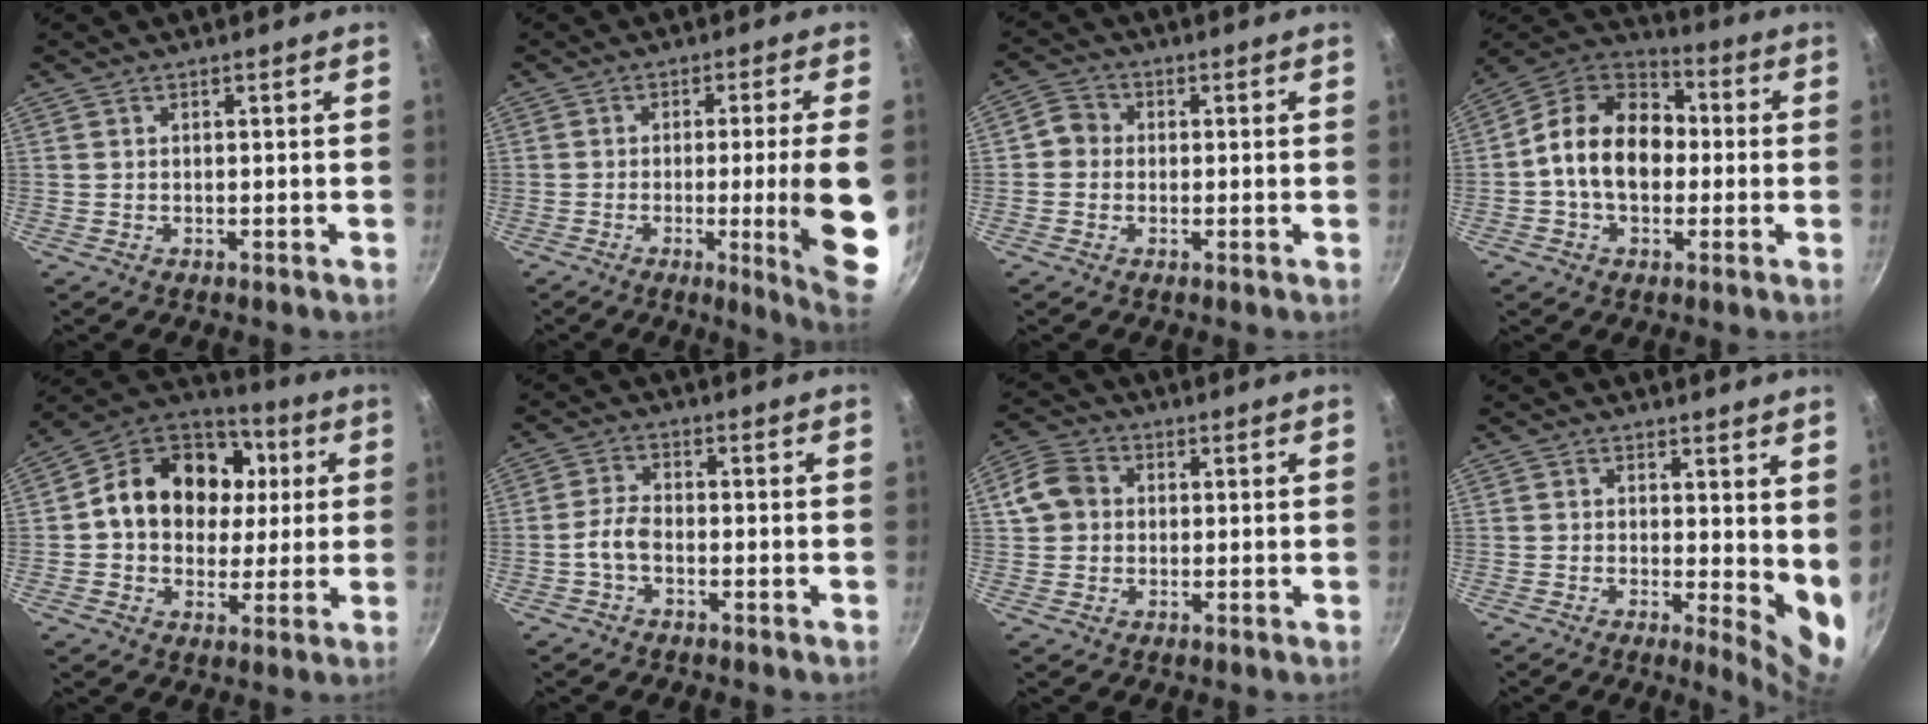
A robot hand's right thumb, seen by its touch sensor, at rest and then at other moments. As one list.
[{"total": 13.4, "force": [-2.4, -0.1, 13.2], "torque": [-0.183, -0.001, -0.027]}, {"total": 4.0, "force": [-0.2, 3.7, 1.5], "torque": [-0.007, 0.008, -0.019]}, {"total": 16.3, "force": [-0.3, 11.9, 11.2], "torque": [-0.151, 0.037, -0.026]}, {"total": 19.1, "force": [2.8, 15.3, 11.2], "torque": [-0.165, 0.024, 0.032]}, {"total": 3.8, "force": [-1.7, 1.9, 2.7], "torque": [-0.059, 0.020, -0.042]}, {"total": 6.9, "force": [0.8, 6.0, 3.4], "torque": [-0.042, 0.012, -0.001]}, {"total": 6.5, "force": [1.0, 2.5, 5.9], "torque": [-0.070, -0.023, 0.012]}]